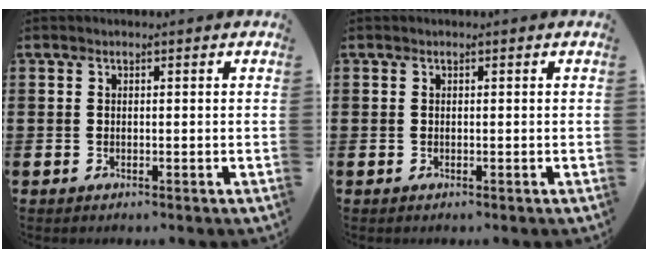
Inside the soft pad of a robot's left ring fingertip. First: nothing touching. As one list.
[{"total": 0.0}]